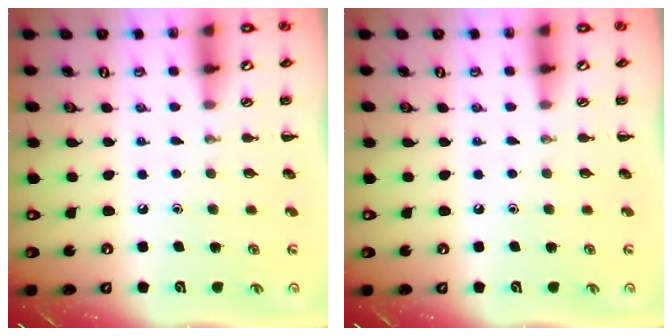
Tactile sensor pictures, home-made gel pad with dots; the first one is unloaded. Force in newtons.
{"total": 0.0}